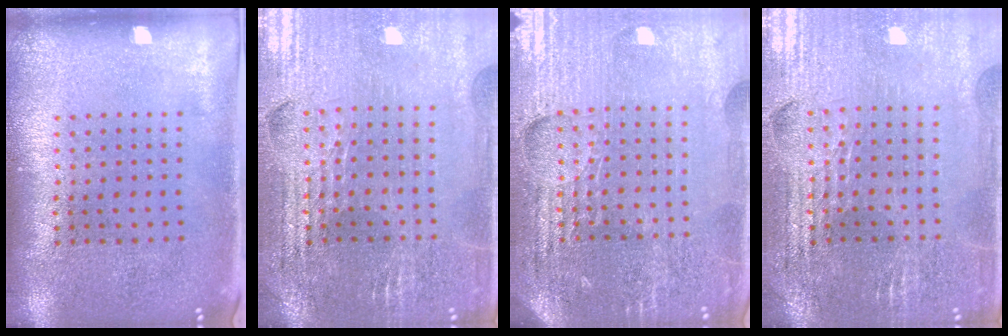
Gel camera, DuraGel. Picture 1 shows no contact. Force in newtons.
{"total": 2.9, "press": 2.8, "slide": 0.5}
{"total": 4.9, "press": 4.6, "slide": 1.7}
{"total": 2.9, "press": 2.8, "slide": 0.5}